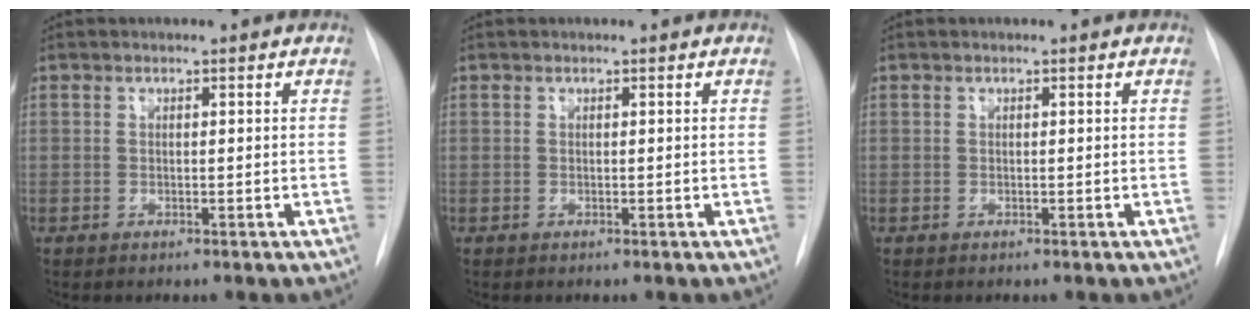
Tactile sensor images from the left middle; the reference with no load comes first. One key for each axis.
{"total": 0.0}
{"total": 0.0}